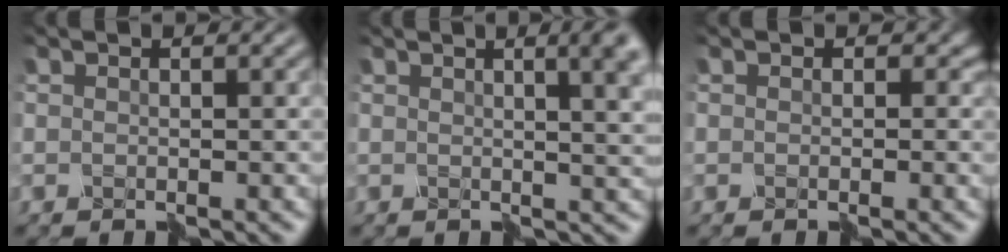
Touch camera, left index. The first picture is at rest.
{"total": 9.1, "force": [3.0, 4.6, 7.2], "torque": [-0.042, 0.040, 0.019]}
{"total": 1.5, "force": [-0.4, 1.5, 0.1], "torque": [0.008, -0.002, -0.007]}